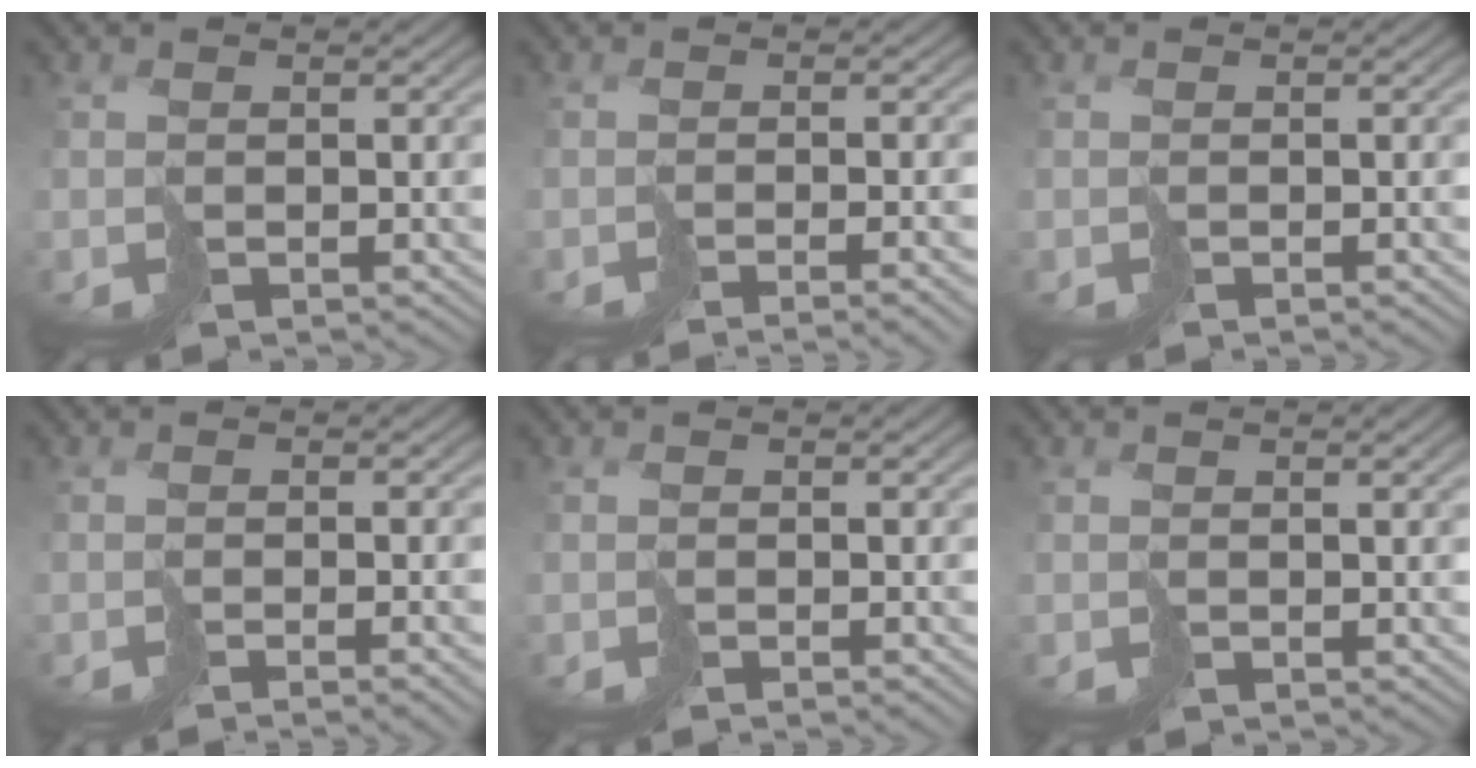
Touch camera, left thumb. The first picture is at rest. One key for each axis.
{"total": 5.4, "fx": -2.5, "fy": 1.1, "fz": 4.6, "tx": -0.052, "ty": -0.005, "tz": -0.030}
{"total": 0.6, "fx": -0.3, "fy": -0.1, "fz": 0.5, "tx": -0.005, "ty": 0.002, "tz": -0.009}
{"total": 4.3, "fx": -1.5, "fy": 1.1, "fz": 3.9, "tx": -0.041, "ty": -0.004, "tz": -0.020}
{"total": 0.8, "fx": -0.3, "fy": 0.0, "fz": 0.8, "tx": -0.007, "ty": 0.001, "tz": -0.012}
{"total": 1.0, "fx": 0.3, "fy": 0.1, "fz": 0.9, "tx": -0.015, "ty": 0.000, "tz": 0.004}